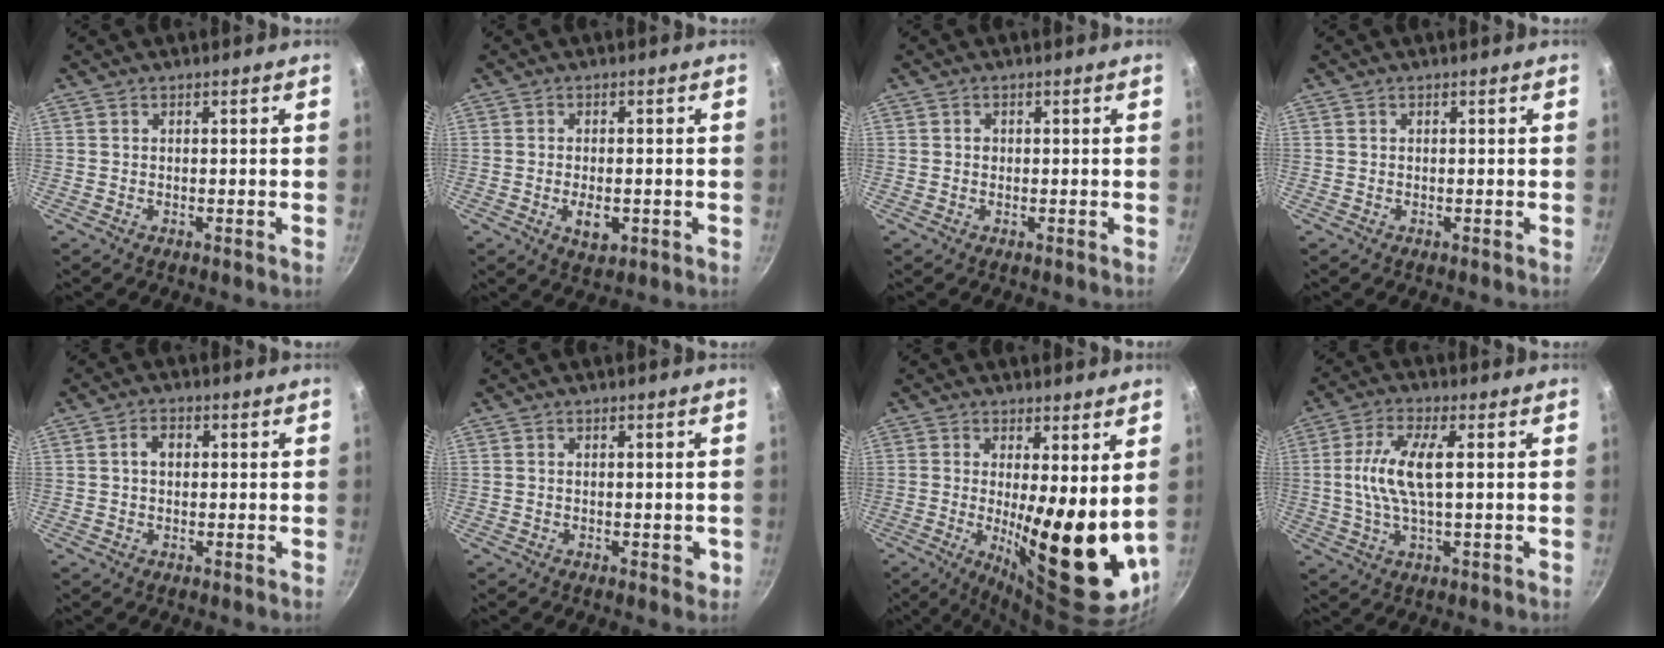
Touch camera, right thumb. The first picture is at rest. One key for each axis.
{"total": 4.6, "fx": -1.2, "fy": 2.5, "fz": 3.7, "tx": -0.060, "ty": 0.000, "tz": -0.014}
{"total": 0.7, "fx": 0.0, "fy": 0.7, "fz": 0.3, "tx": -0.002, "ty": 0.003, "tz": 0.000}
{"total": 0.0}
{"total": 2.9, "fx": 0.4, "fy": 2.1, "fz": 2.0, "tx": -0.020, "ty": 0.007, "tz": 0.004}
{"total": 2.0, "fx": -0.4, "fy": 0.9, "fz": 1.7, "tx": -0.017, "ty": -0.001, "tz": -0.004}
{"total": 17.4, "fx": 0.7, "fy": 5.1, "fz": 16.6, "tx": -0.213, "ty": -0.039, "tz": 0.021}
{"total": 9.6, "fx": 0.8, "fy": 3.1, "fz": 9.1, "tx": -0.195, "ty": 0.008, "tz": 0.011}